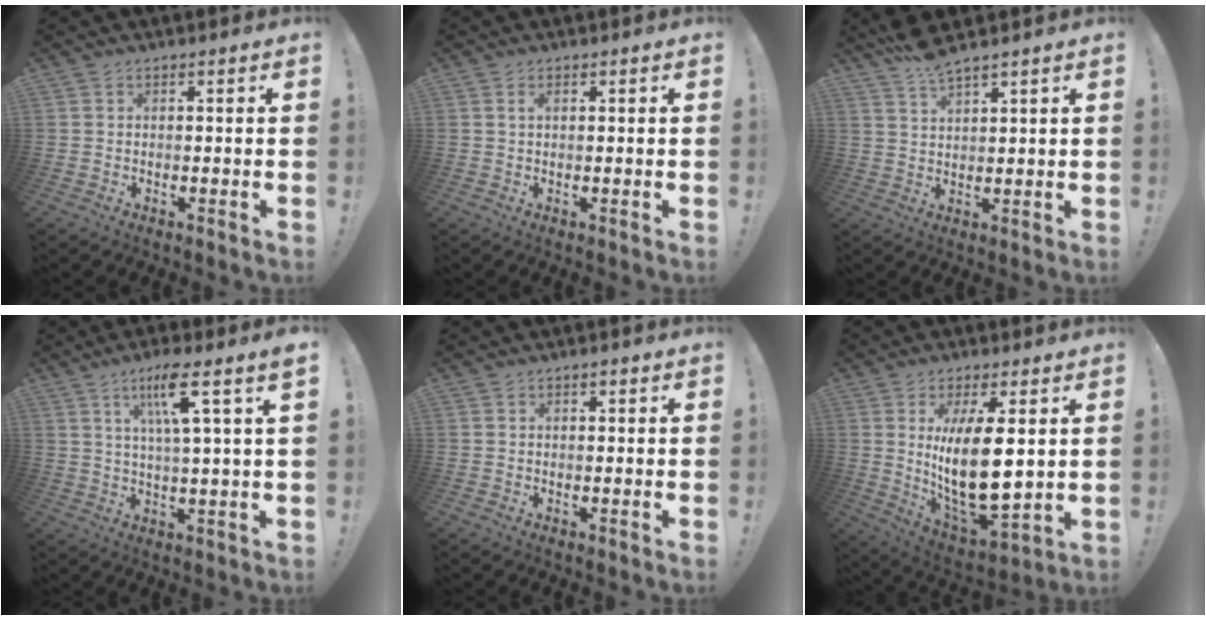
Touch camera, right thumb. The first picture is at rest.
{"total": 1.4, "force": [0.6, 0.6, 1.1], "torque": [-0.021, 0.001, 0.009]}
{"total": 5.1, "force": [4.3, 0.6, 2.5], "torque": [-0.057, -0.023, 0.079]}
{"total": 10.2, "force": [4.5, 0.0, 9.2], "torque": [-0.162, -0.004, 0.062]}
{"total": 0.6, "force": [0.3, 0.4, 0.3], "torque": [-0.002, 0.000, 0.004]}
{"total": 17.0, "force": [3.3, 6.3, 15.4], "torque": [-0.288, -0.044, 0.052]}